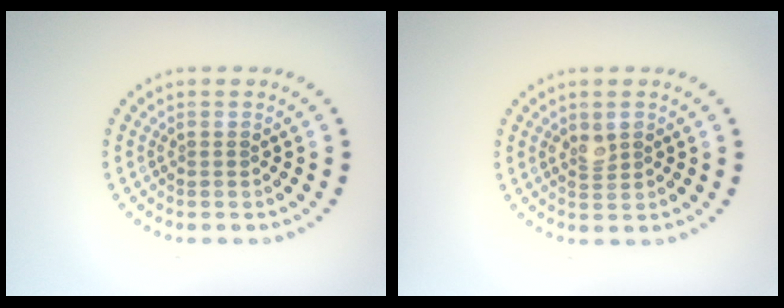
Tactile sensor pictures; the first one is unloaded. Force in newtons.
{"total": 1.4, "press": 1.4, "slide": 0.1}